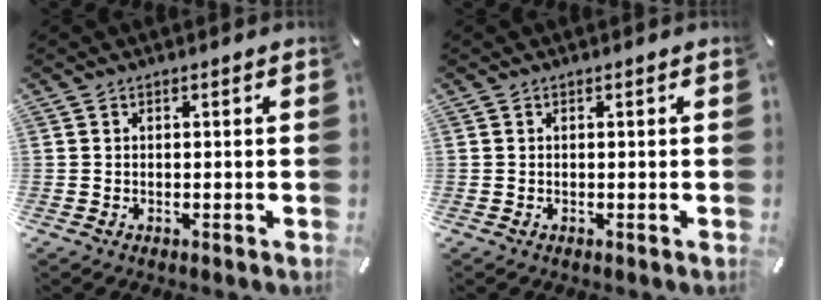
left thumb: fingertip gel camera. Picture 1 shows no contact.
{"total": 0.0}